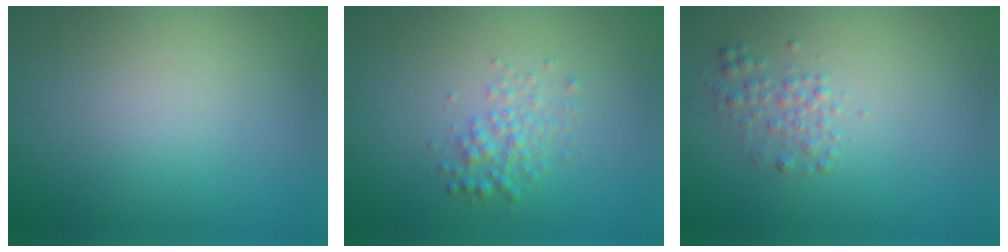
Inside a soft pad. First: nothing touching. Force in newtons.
{"total": 2.1, "press": 2.1, "slide": 0.0}
{"total": 1.6, "press": 1.6, "slide": 0.0}